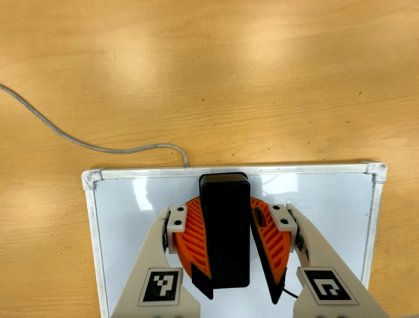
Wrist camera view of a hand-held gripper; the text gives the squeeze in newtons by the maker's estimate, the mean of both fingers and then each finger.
{"total": 12.3, "left": 14.0, "right": 10.6}